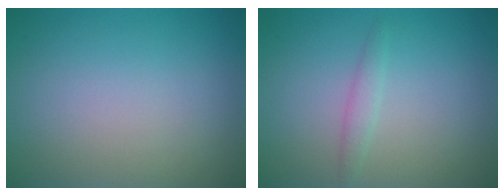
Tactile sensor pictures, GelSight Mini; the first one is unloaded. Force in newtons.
{"total": 1.1, "press": 1.1, "slide": 0.0}